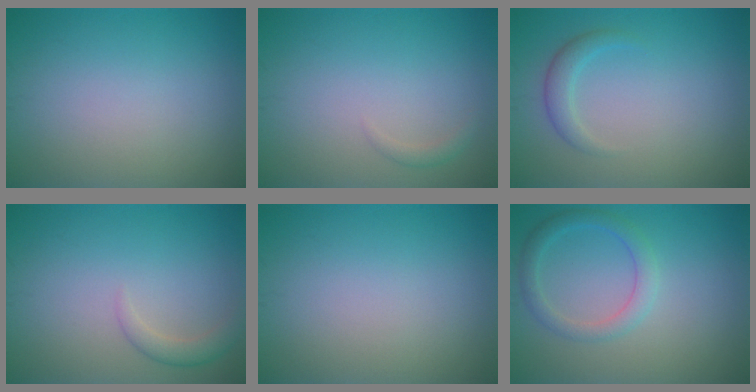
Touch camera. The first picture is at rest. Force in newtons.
{"total": 0.8, "press": 0.8, "slide": 0.1}
{"total": 1.8, "press": 1.8, "slide": 0.1}
{"total": 1.7, "press": 1.7, "slide": 0.1}
{"total": 0.0}
{"total": 2.4, "press": 2.4, "slide": 0.1}